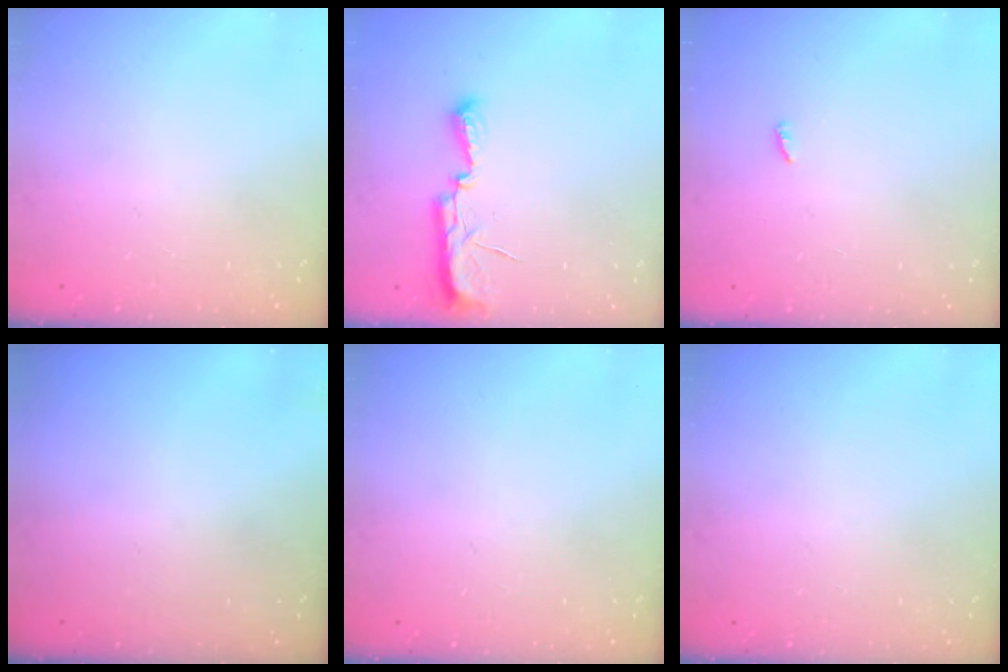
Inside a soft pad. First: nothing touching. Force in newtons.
{"total": 8.8, "press": 8.2, "slide": 3.2}
{"total": 2.3, "press": 2.3, "slide": 0.2}
{"total": 0.0}
{"total": 0.0}
{"total": 0.0}